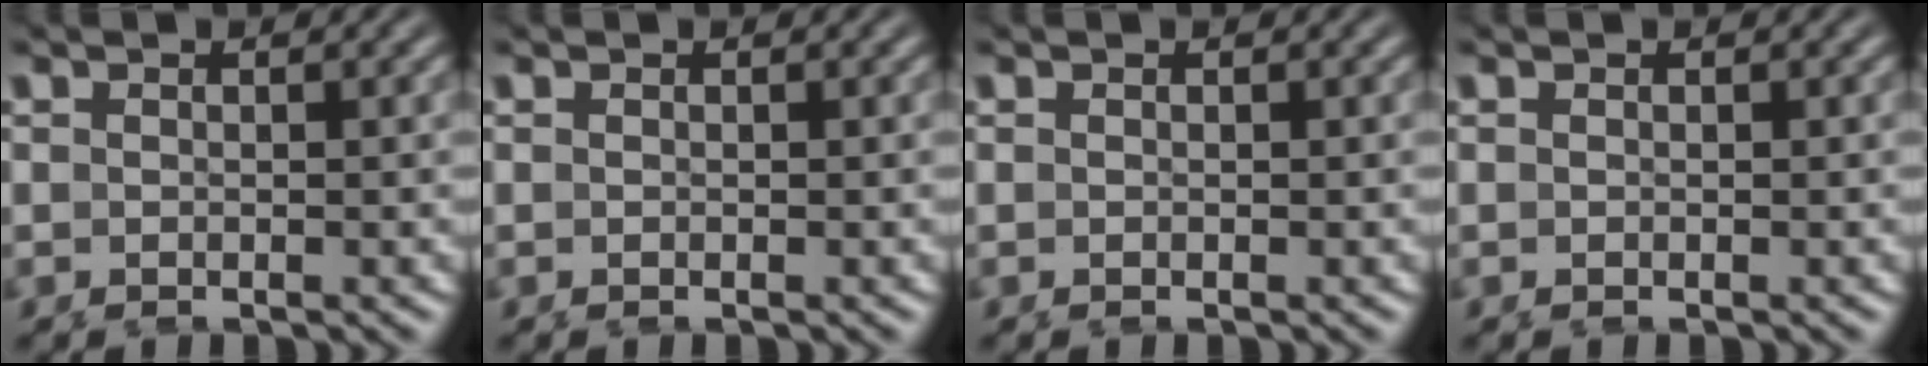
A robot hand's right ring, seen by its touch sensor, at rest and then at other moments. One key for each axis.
{"total": 0.0}
{"total": 0.0}
{"total": 0.0}